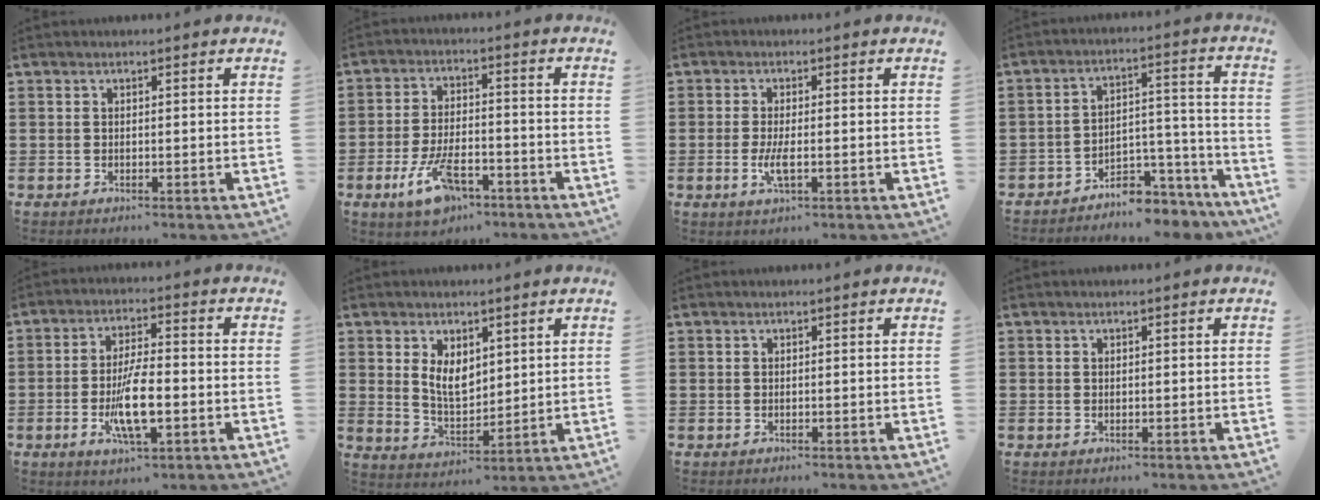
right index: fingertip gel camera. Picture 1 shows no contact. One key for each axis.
{"total": 8.6, "fx": -4.5, "fy": 3.7, "fz": 6.3, "tx": -0.136, "ty": 0.001, "tz": -0.082}
{"total": 3.6, "fx": -0.9, "fy": 0.9, "fz": 3.3, "tx": -0.070, "ty": -0.005, "tz": -0.020}
{"total": 5.5, "fx": -5.2, "fy": 1.4, "fz": 1.1, "tx": -0.017, "ty": 0.015, "tz": -0.102}
{"total": 8.6, "fx": -2.1, "fy": 2.7, "fz": 7.8, "tx": -0.155, "ty": -0.009, "tz": -0.037}
{"total": 5.5, "fx": 2.3, "fy": 3.3, "fz": 3.7, "tx": -0.074, "ty": 0.001, "tz": 0.041}
{"total": 0.0}
{"total": 0.0}